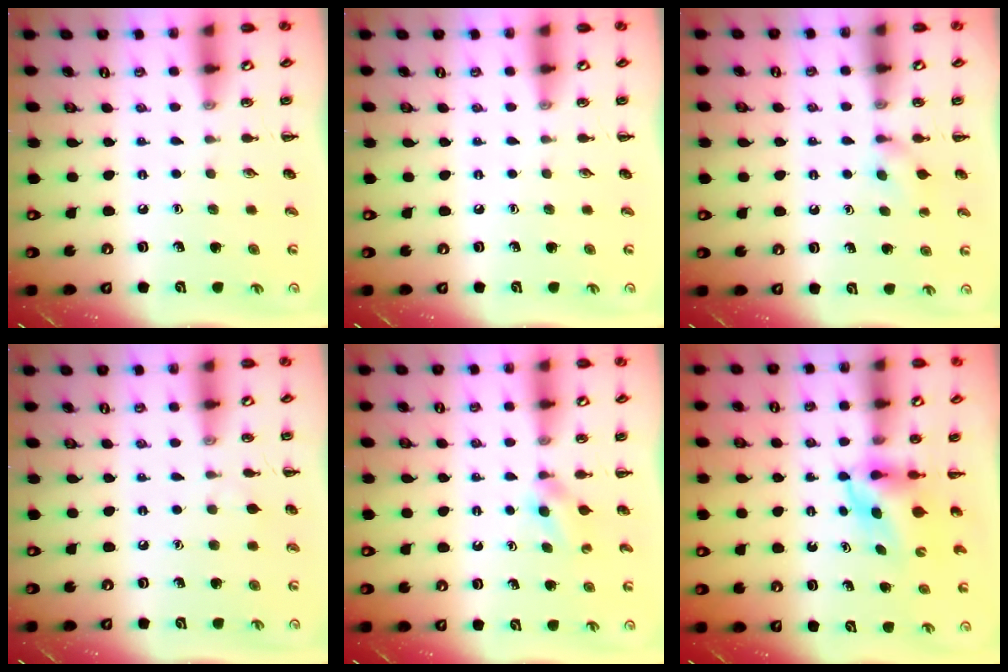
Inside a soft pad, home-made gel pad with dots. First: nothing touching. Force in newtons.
{"total": 0.0}
{"total": 3.3, "press": 3.0, "slide": 1.4}
{"total": 3.7, "press": 3.3, "slide": 1.6}
{"total": 2.7, "press": 2.5, "slide": 1.0}
{"total": 5.8, "press": 5.7, "slide": 1.0}